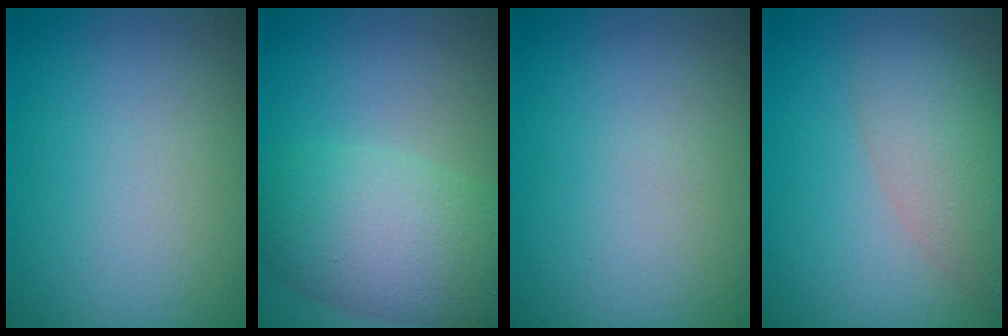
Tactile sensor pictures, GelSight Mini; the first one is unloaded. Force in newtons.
{"total": 7.0, "press": 6.9, "slide": 0.5}
{"total": 0.0}
{"total": 4.8, "press": 4.8, "slide": 0.4}